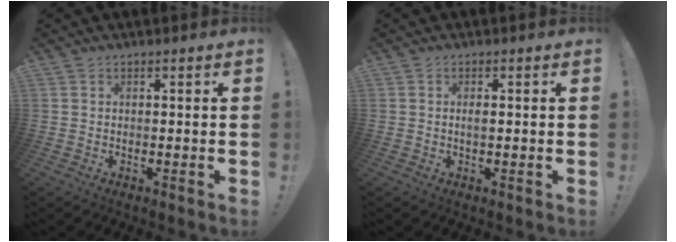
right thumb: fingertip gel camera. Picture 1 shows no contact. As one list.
[{"total": 1.2, "force": [-0.2, 0.2, 1.1], "torque": [-0.020, 0.000, -0.005]}]